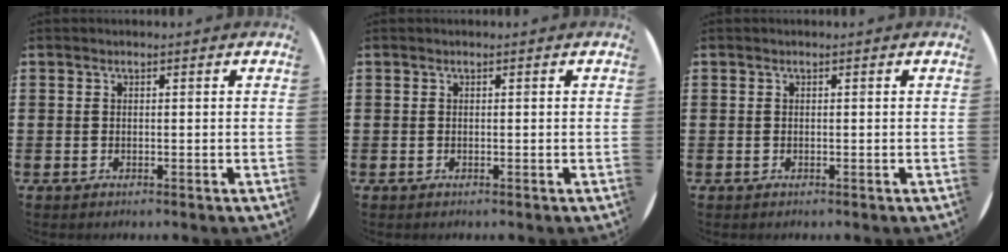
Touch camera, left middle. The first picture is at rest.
{"total": 0.0}
{"total": 0.0}